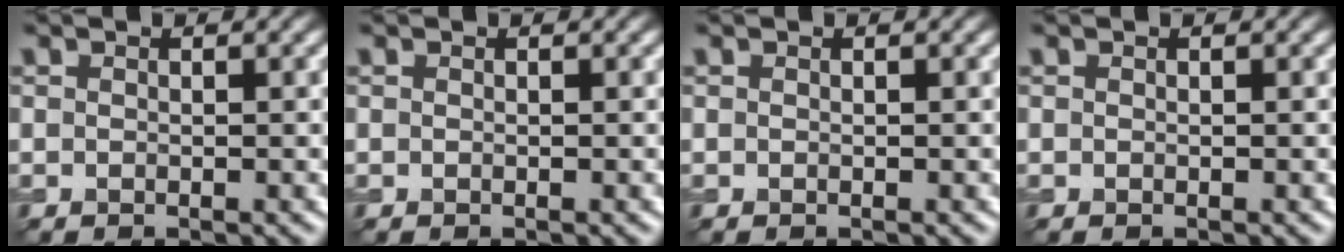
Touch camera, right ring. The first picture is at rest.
{"total": 0.0}
{"total": 0.0}
{"total": 0.0}